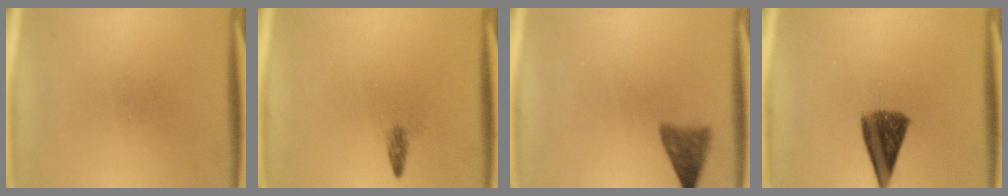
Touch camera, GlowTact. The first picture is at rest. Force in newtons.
{"total": 1.1}
{"total": 3.5}
{"total": 8.3}